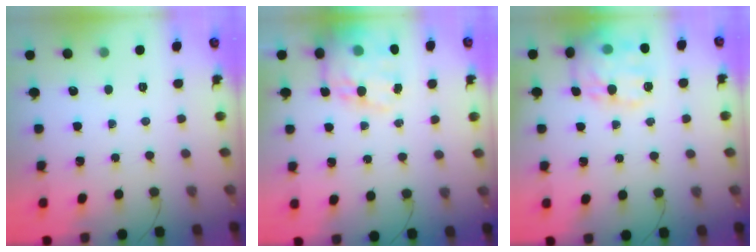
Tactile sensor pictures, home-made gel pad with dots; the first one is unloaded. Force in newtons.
{"total": 18.0, "press": 17.4, "slide": 4.6}
{"total": 18.0, "press": 17.9, "slide": 1.7}